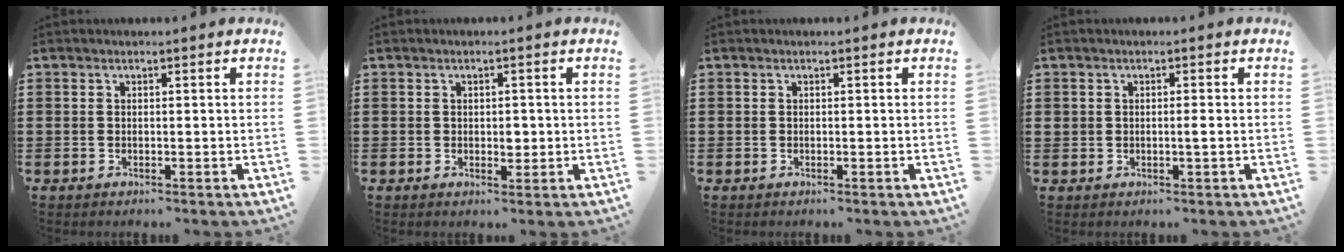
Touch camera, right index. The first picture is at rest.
{"total": 1.9, "force": [0.0, 1.1, 1.6], "torque": [-0.023, 0.000, -0.003]}
{"total": 0.0}
{"total": 1.1, "force": [-0.2, 0.2, 1.0], "torque": [-0.020, 0.000, -0.004]}